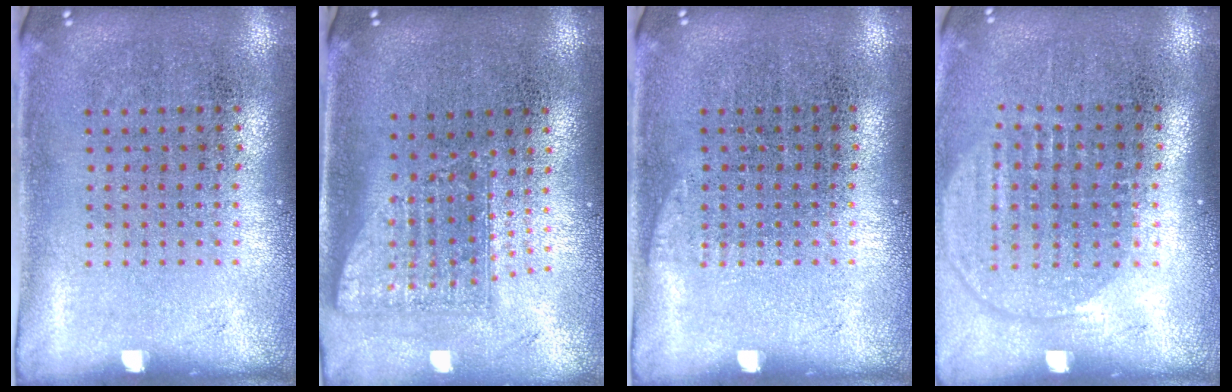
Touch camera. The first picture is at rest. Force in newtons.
{"total": 1.7, "press": 1.2, "slide": 1.1}
{"total": 0.6, "press": 0.6, "slide": 0.2}
{"total": 1.5, "press": 1.3, "slide": 0.7}